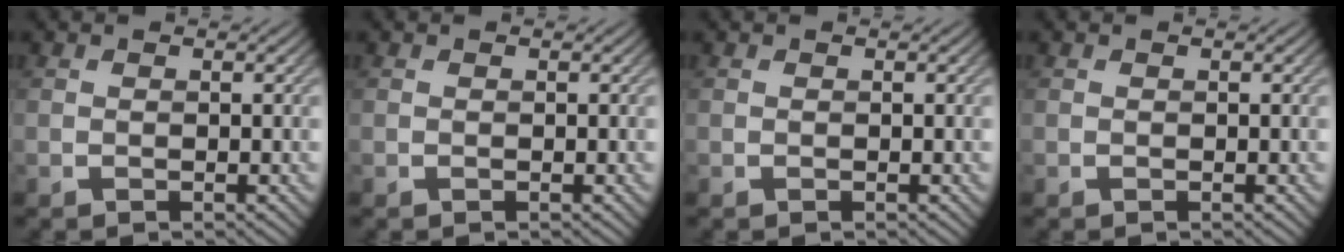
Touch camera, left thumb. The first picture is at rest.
{"total": 0.0}
{"total": 0.0}
{"total": 0.0}